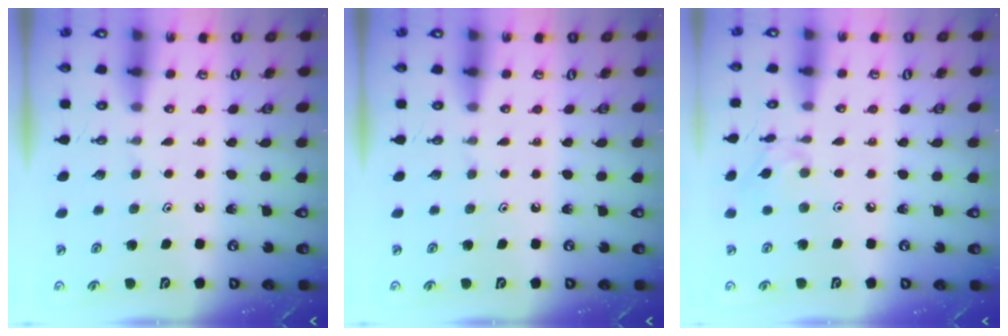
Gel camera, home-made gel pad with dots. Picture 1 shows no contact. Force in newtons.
{"total": 0.0}
{"total": 6.5, "press": 6.5, "slide": 0.4}